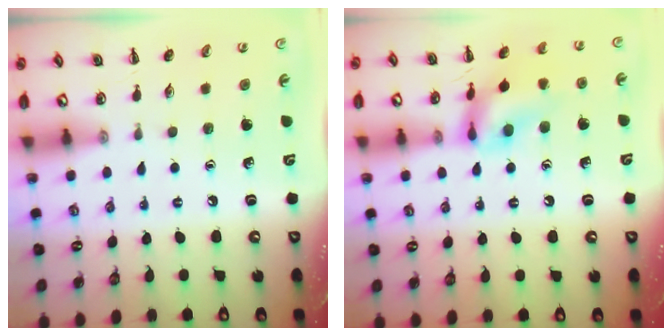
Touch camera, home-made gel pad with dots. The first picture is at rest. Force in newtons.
{"total": 13.5, "press": 13.5, "slide": 1.1}